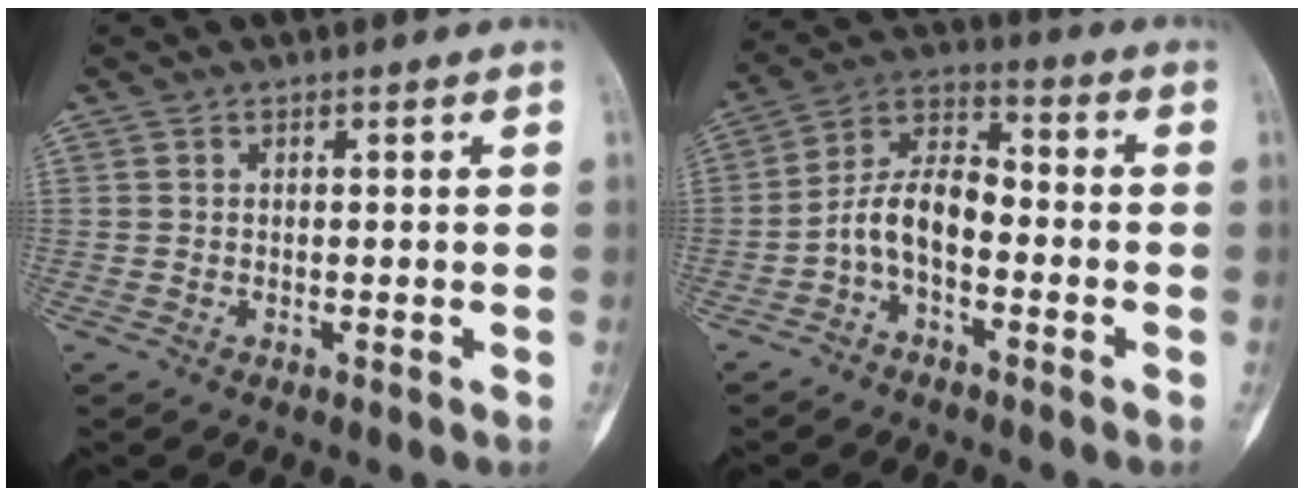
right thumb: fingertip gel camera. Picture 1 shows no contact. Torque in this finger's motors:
{"motor_torque": [0.19, 0.08, 0.57, -0.55, 0.08]}